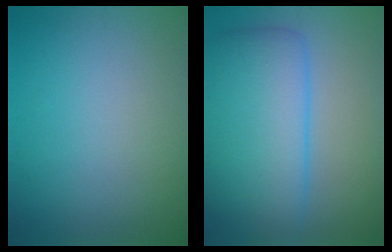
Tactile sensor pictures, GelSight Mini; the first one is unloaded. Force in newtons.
{"total": 8.3, "press": 8.3, "slide": 0.0}